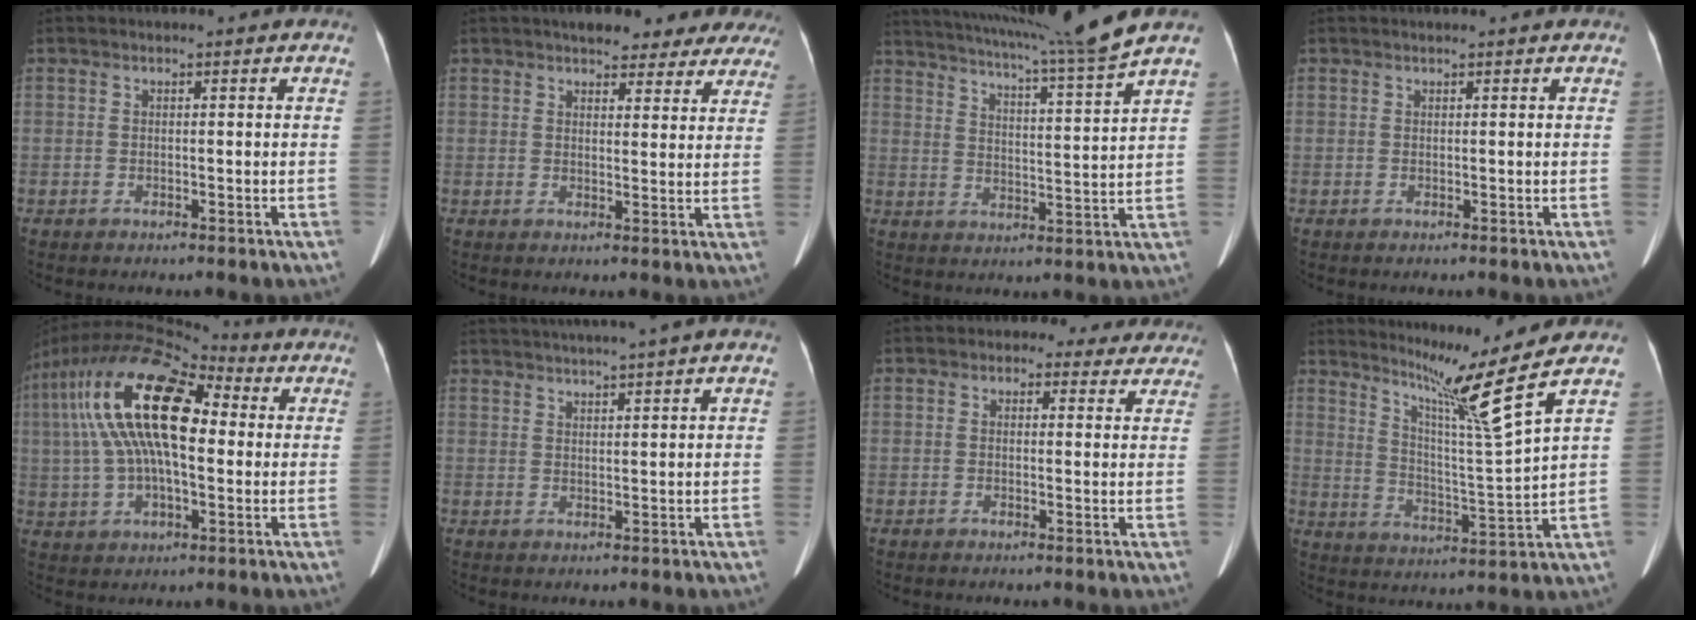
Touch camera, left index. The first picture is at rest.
{"total": 12.6, "force": [10.9, 4.4, 4.5], "torque": [-0.017, 0.010, 0.111]}
{"total": 13.9, "force": [12.3, -3.3, 5.6], "torque": [-0.099, -0.048, 0.179]}
{"total": 0.0}
{"total": 20.0, "force": [3.8, 8.1, 17.9], "torque": [-0.378, 0.052, 0.059]}
{"total": 8.3, "force": [7.0, -1.1, 4.3], "torque": [-0.069, 0.026, 0.096]}
{"total": 6.9, "force": [5.6, 3.7, 1.7], "torque": [0.002, 0.014, 0.047]}
{"total": 10.6, "force": [8.0, -3.9, 5.6], "torque": [-0.101, -0.051, 0.139]}